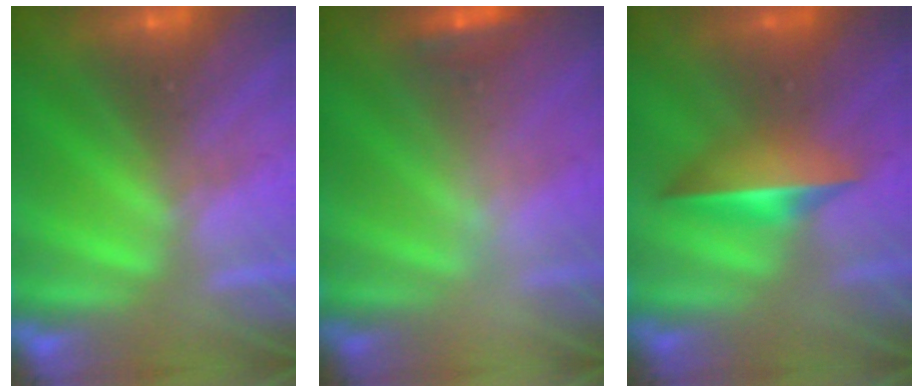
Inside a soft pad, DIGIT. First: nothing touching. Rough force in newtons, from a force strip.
{"total": 2.4}
{"total": 1.5}